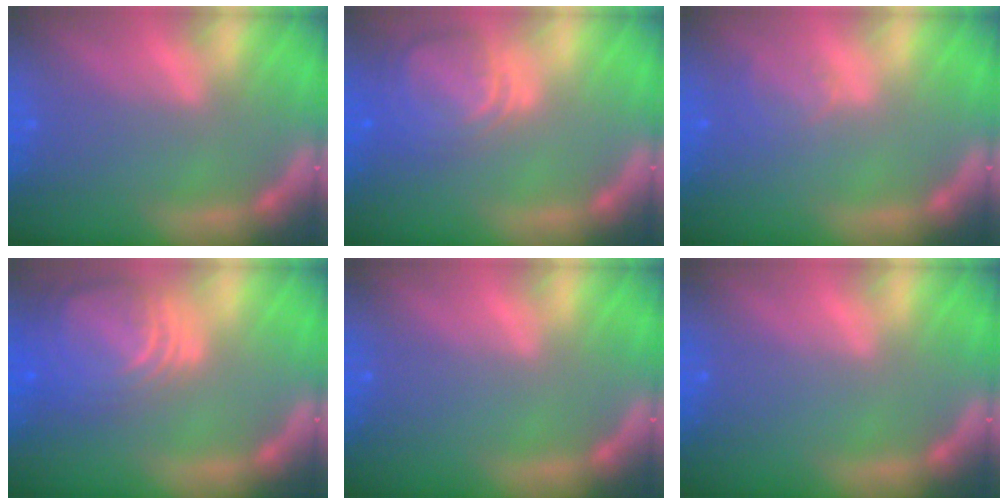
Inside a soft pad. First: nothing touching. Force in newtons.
{"total": 6.5}
{"total": 2.0}
{"total": 9.5}
{"total": 0.0}
{"total": 0.0}